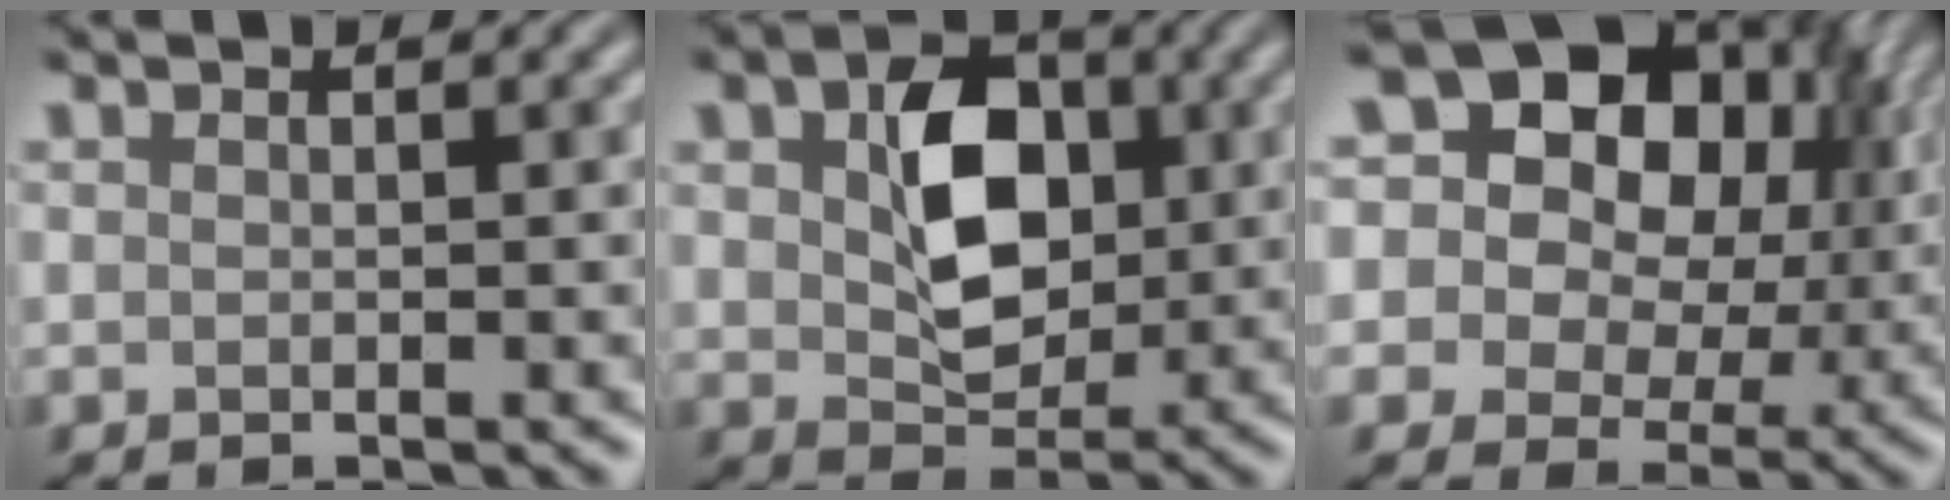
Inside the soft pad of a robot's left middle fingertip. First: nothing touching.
{"total": 5.7, "force": [1.2, 3.9, 4.0], "torque": [-0.083, 0.006, 0.030]}
{"total": 14.6, "force": [6.0, 10.7, 8.0], "torque": [-0.144, 0.061, 0.097]}